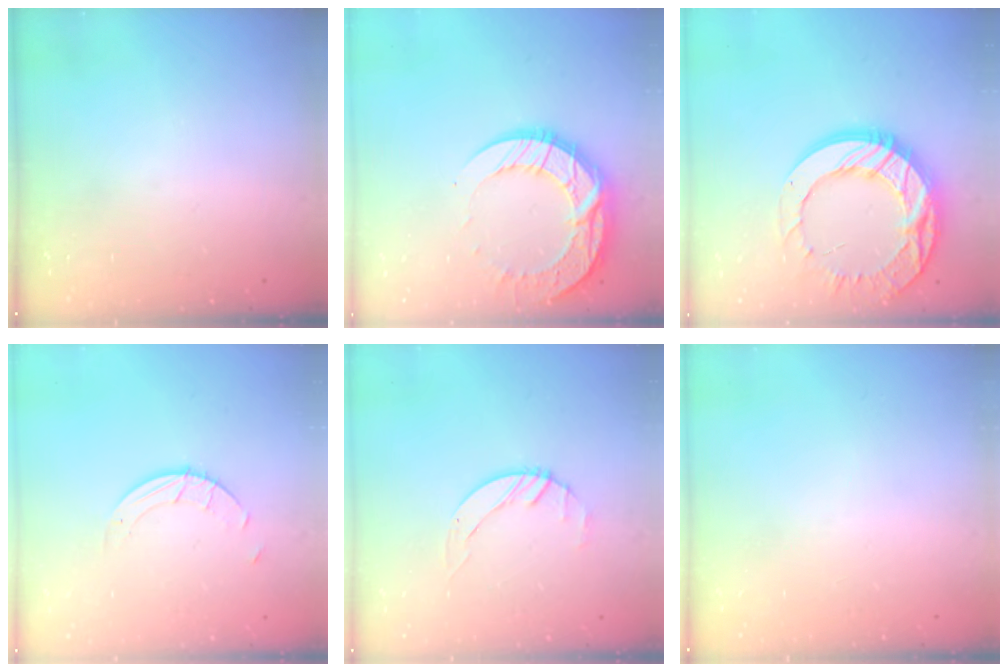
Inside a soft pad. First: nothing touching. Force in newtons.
{"total": 15.4, "press": 15.4, "slide": 1.2}
{"total": 21.8, "press": 21.7, "slide": 1.9}
{"total": 2.5, "press": 2.5, "slide": 0.2}
{"total": 1.4, "press": 1.4, "slide": 0.2}
{"total": 0.0}